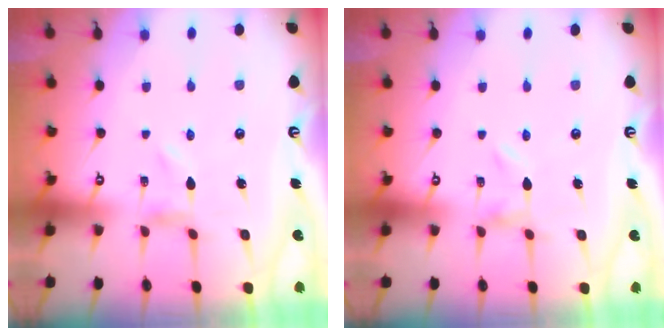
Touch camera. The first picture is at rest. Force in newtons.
{"total": 0.0}